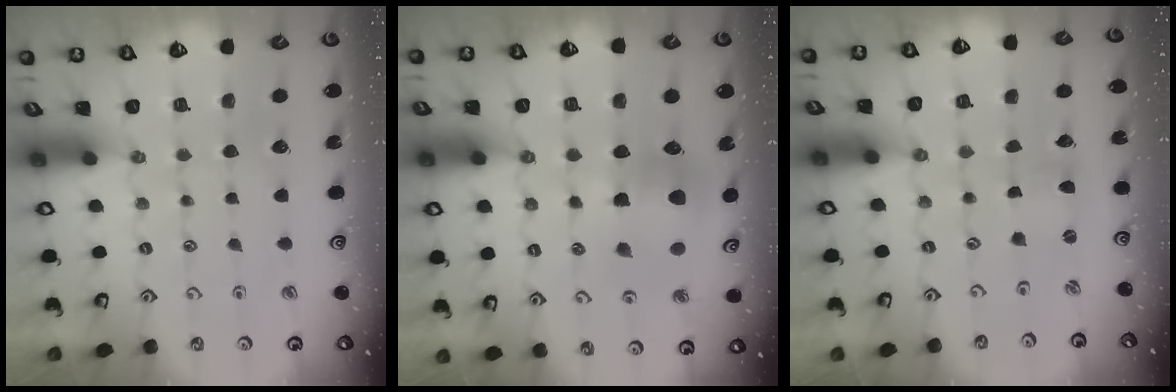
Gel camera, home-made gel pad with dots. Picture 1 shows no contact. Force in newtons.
{"total": 7.6, "press": 7.5, "slide": 1.0}
{"total": 0.6, "press": 0.6, "slide": 0.0}